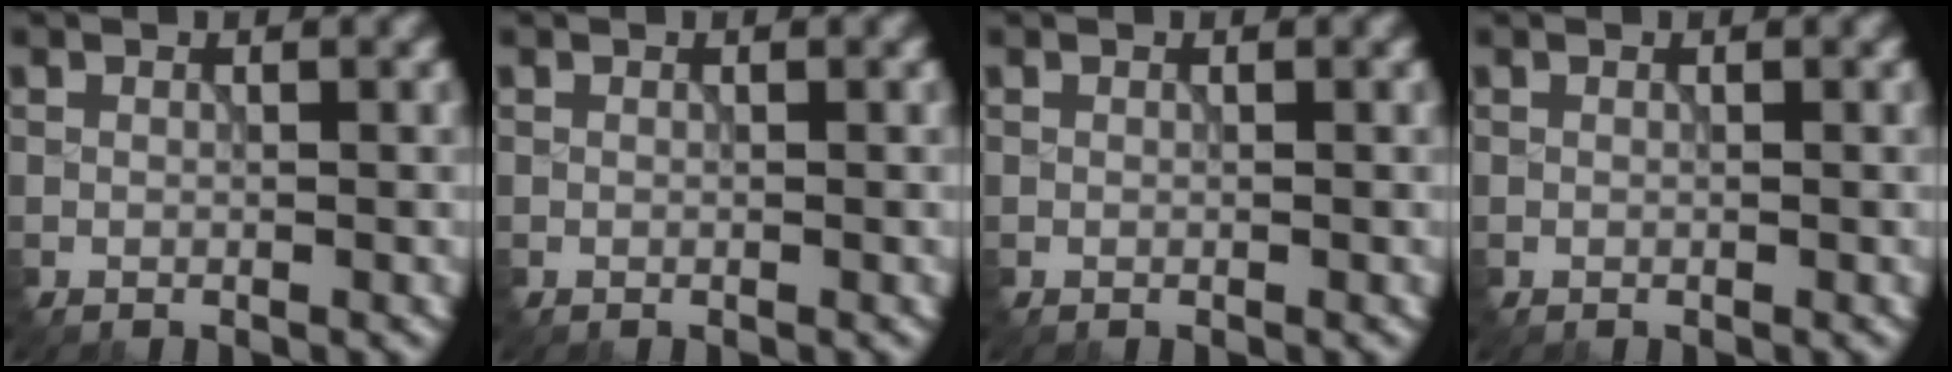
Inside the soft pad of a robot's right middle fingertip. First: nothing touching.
{"total": 0.0}
{"total": 0.0}
{"total": 0.0}